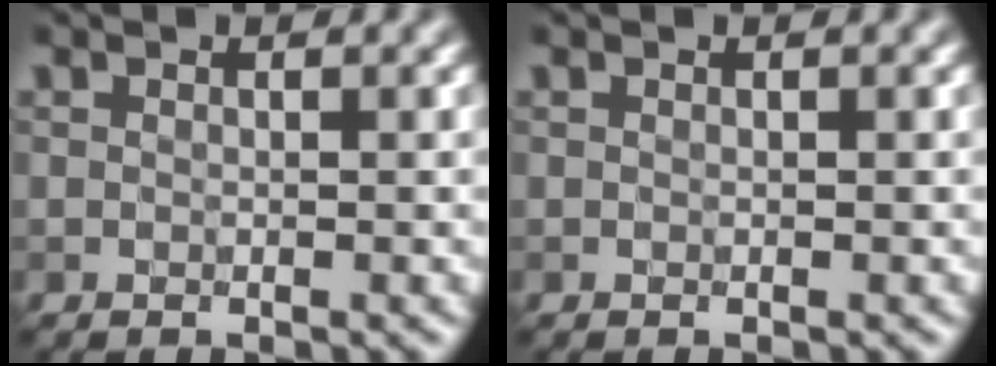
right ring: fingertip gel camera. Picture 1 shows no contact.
{"total": 0.0}